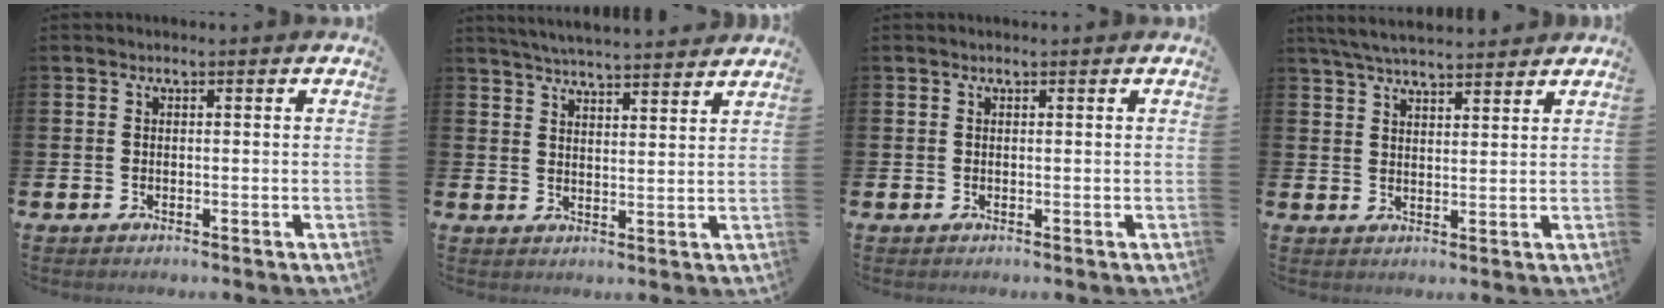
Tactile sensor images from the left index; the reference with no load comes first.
{"total": 4.9, "force": [4.9, -0.2, 0.5], "torque": [-0.018, -0.033, 0.085]}
{"total": 0.0}
{"total": 5.2, "force": [5.0, 0.5, 1.3], "torque": [-0.044, -0.015, 0.093]}